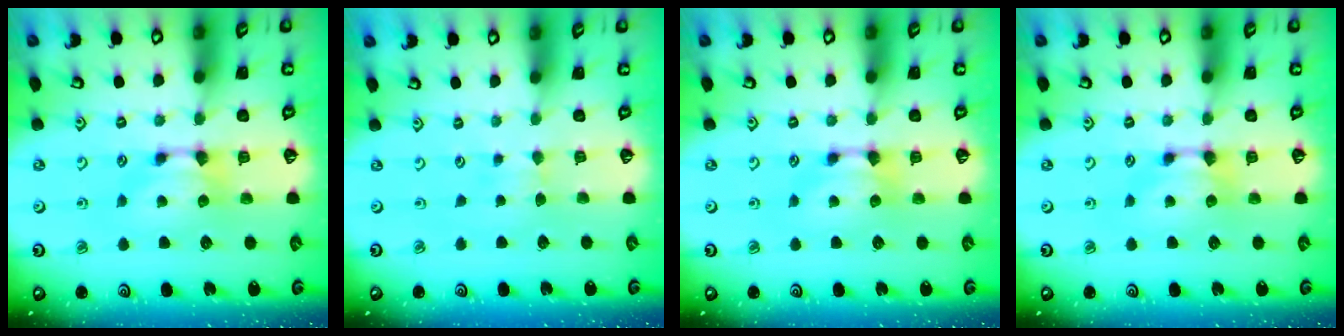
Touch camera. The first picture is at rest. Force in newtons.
{"total": 3.2, "press": 3.2, "slide": 0.3}
{"total": 0.0}
{"total": 0.0}